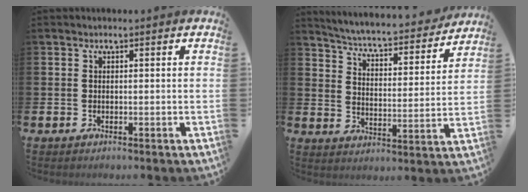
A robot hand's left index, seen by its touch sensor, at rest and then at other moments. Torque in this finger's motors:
{"motor_torque": [1.09, -1.05, 0.27, 0.09]}